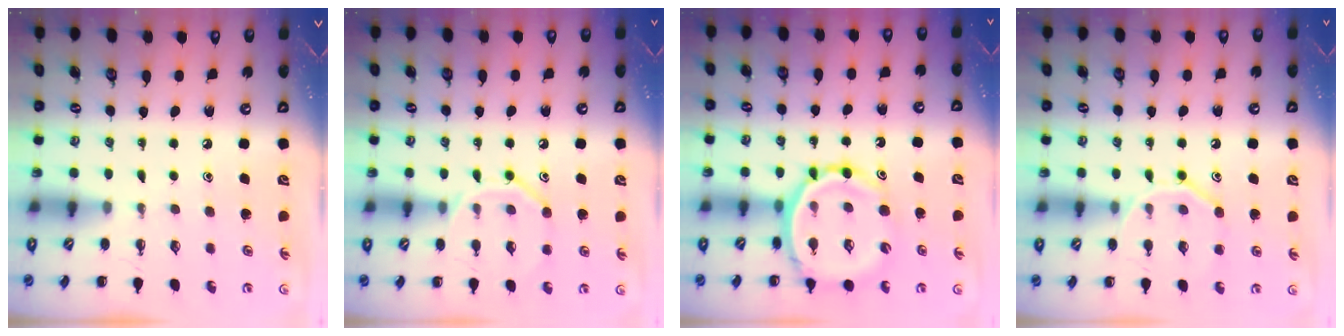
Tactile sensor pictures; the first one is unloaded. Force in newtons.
{"total": 10.3, "press": 10.3, "slide": 1.0}
{"total": 13.6, "press": 13.2, "slide": 3.5}
{"total": 11.0, "press": 10.9, "slide": 1.5}